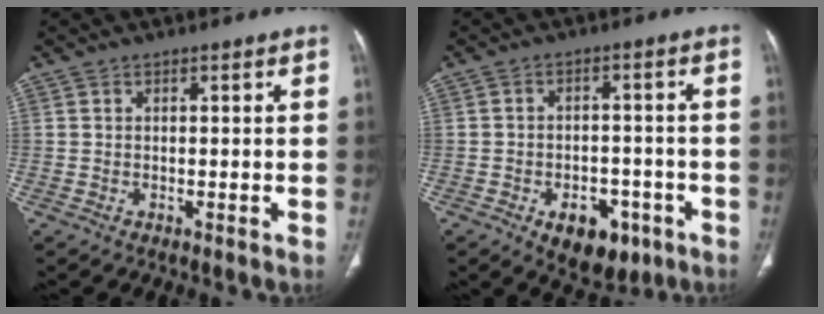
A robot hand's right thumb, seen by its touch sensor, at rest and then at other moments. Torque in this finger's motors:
{"motor_torque": [0.94, 1.20, -0.01, 0.10, 0.27]}